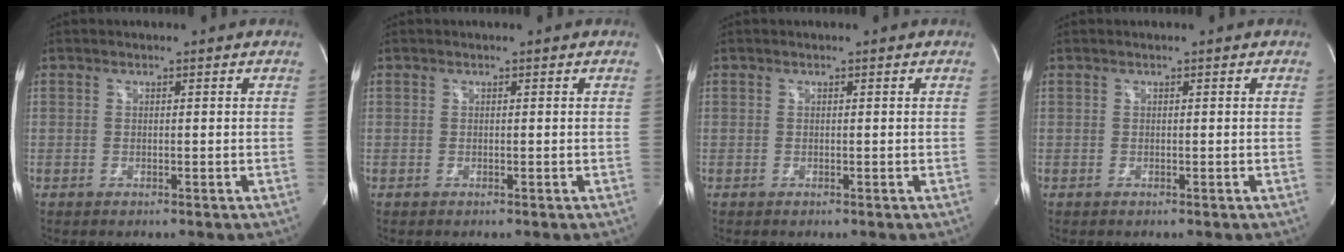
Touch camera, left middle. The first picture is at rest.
{"total": 0.0}
{"total": 0.0}
{"total": 0.0}